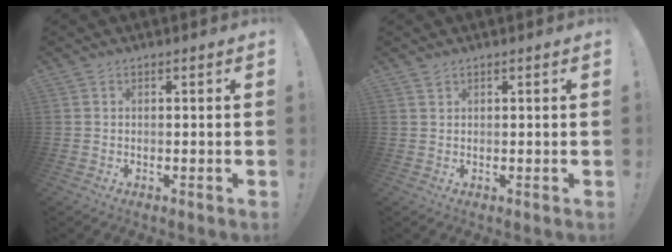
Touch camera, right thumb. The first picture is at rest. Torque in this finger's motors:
{"motor_torque": [-0.12, 0.07, -0.09, 0.23, 0.00]}